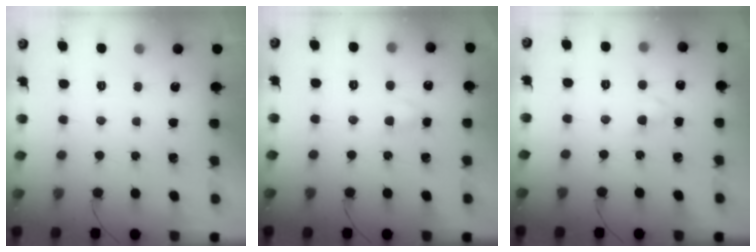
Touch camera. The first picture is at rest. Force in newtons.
{"total": 2.8, "press": 2.6, "slide": 1.2}
{"total": 3.0, "press": 2.7, "slide": 1.2}